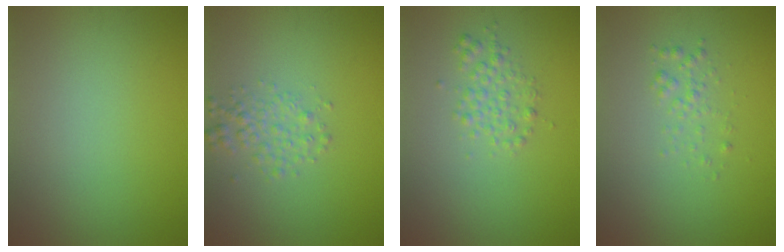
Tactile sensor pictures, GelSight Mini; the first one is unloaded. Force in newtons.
{"total": 2.1, "press": 2.1, "slide": 0.1}
{"total": 2.0, "press": 2.0, "slide": 0.0}
{"total": 1.3, "press": 1.3, "slide": 0.1}